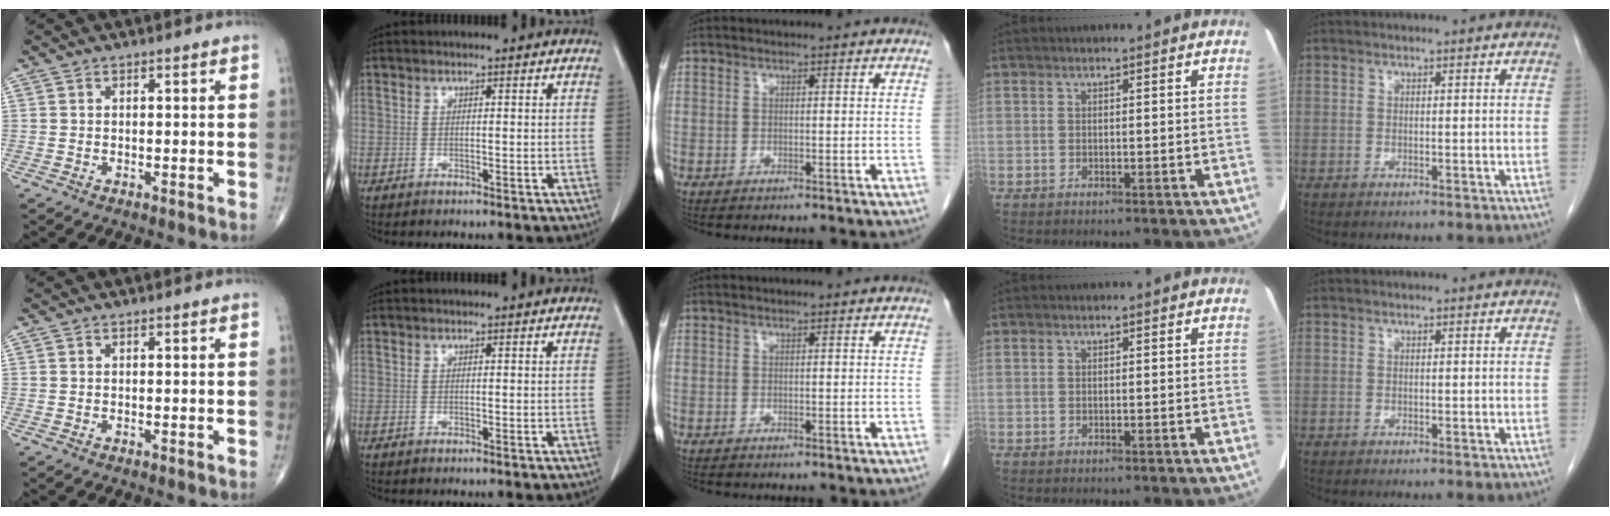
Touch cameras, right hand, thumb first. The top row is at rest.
{}